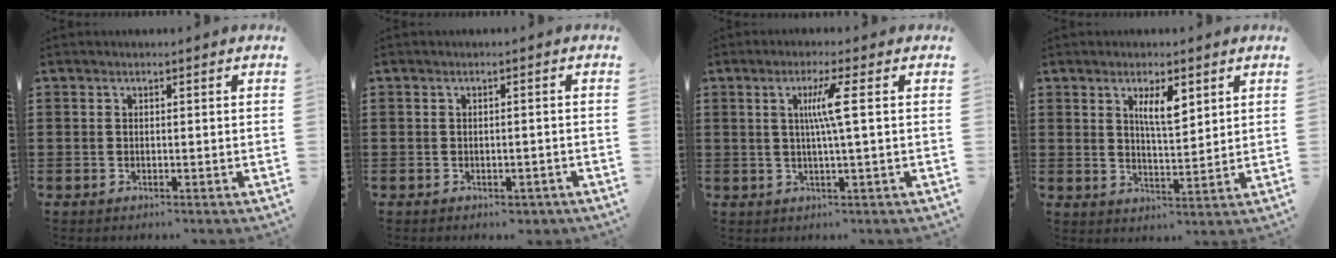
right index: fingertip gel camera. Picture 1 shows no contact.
{"total": 1.2, "force": [-1.1, 0.4, 0.4], "torque": [-0.013, -0.001, -0.022]}
{"total": 5.0, "force": [0.7, -0.6, 4.9], "torque": [-0.093, -0.005, 0.005]}
{"total": 4.7, "force": [2.3, 1.4, 3.8], "torque": [-0.073, 0.002, 0.038]}